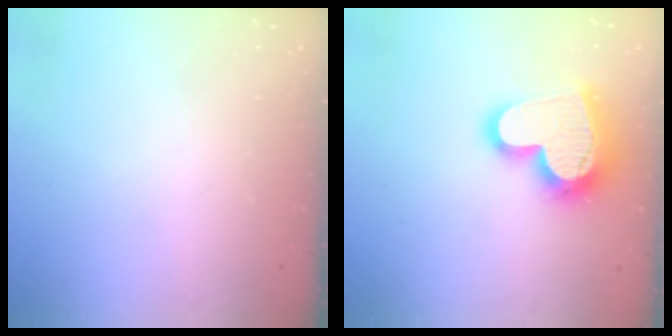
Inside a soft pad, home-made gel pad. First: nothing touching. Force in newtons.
{"total": 17.9, "press": 17.8, "slide": 1.7}